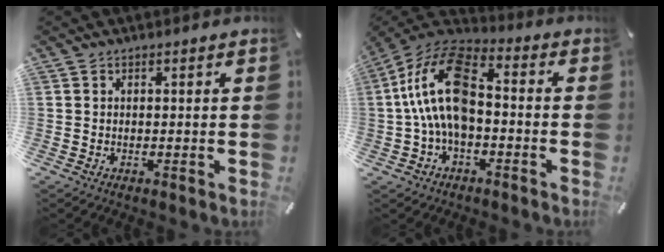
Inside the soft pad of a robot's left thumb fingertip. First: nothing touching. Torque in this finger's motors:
{"motor_torque": [2.24, 2.78, 1.50, 0.76, 0.32]}